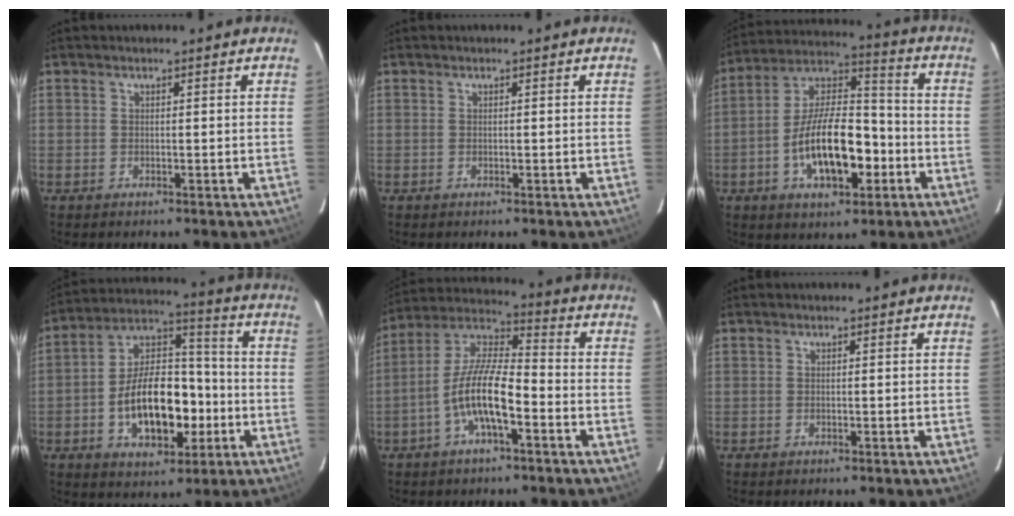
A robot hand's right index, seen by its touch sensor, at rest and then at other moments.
{"total": 0.0}
{"total": 16.8, "force": [-5.4, 7.8, 13.8], "torque": [-0.258, 0.013, -0.087]}
{"total": 16.8, "force": [-4.6, 9.5, 13.1], "torque": [-0.240, 0.027, -0.063]}
{"total": 11.8, "force": [-4.7, 3.5, 10.2], "torque": [-0.210, 0.003, -0.091]}
{"total": 0.0}